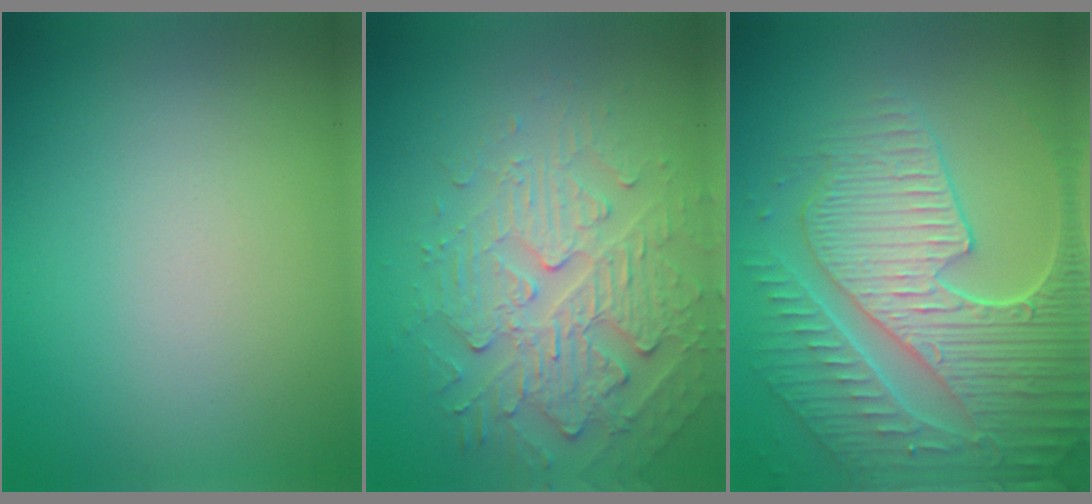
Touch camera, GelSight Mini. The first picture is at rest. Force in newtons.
{"total": 4.4, "press": 3.9, "slide": 2.1}
{"total": 8.9, "press": 6.3, "slide": 6.3}